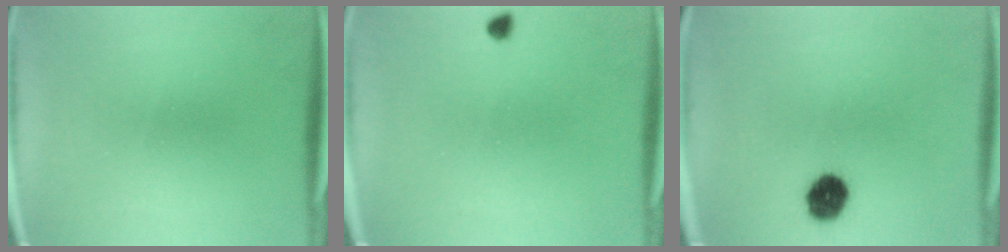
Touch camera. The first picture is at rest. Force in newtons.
{"total": 1.2}
{"total": 7.0}